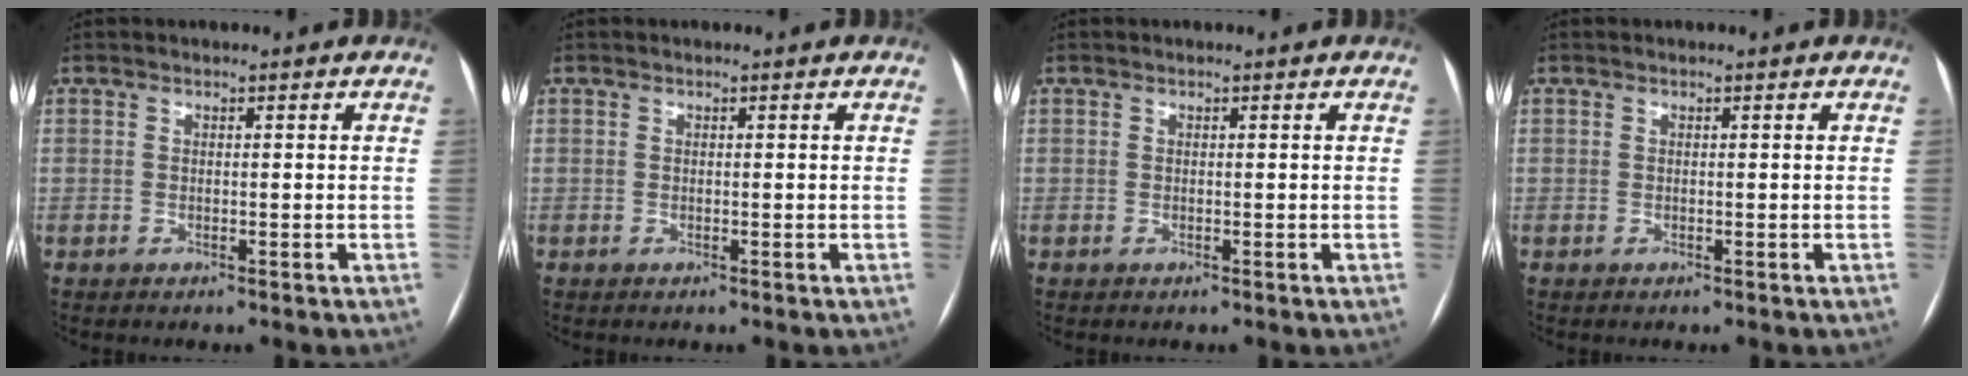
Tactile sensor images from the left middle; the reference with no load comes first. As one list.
[{"total": 0.0}, {"total": 0.0}, {"total": 0.0}]